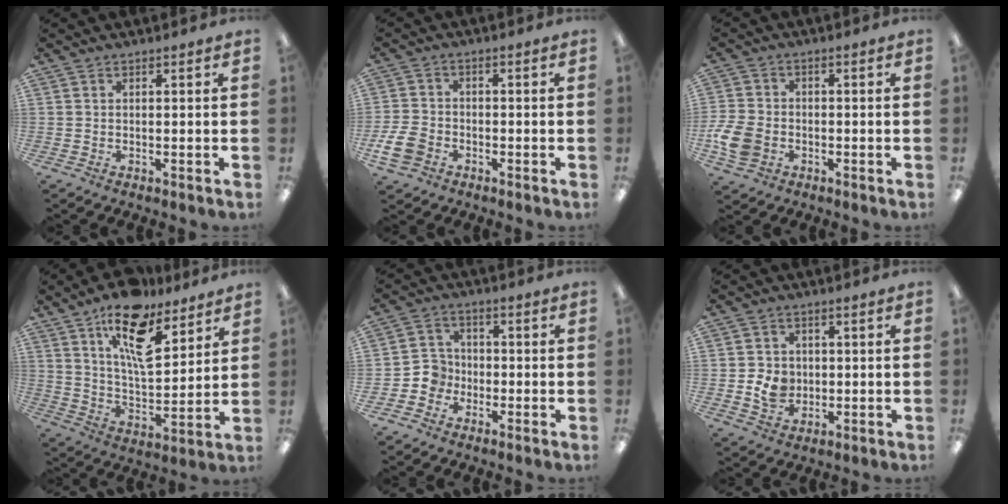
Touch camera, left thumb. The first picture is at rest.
{"total": 6.8, "force": [-3.2, 4.7, 3.7], "torque": [-0.079, 0.013, -0.058]}
{"total": 7.9, "force": [-2.7, 5.8, 4.7], "torque": [-0.111, 0.007, -0.048]}
{"total": 17.0, "force": [10.9, 7.1, 10.9], "torque": [-0.179, -0.050, 0.186]}
{"total": 5.3, "force": [-2.3, 4.6, 1.2], "torque": [-0.026, 0.022, -0.039]}
{"total": 5.7, "force": [-0.7, 4.9, 2.8], "torque": [-0.043, 0.000, -0.011]}